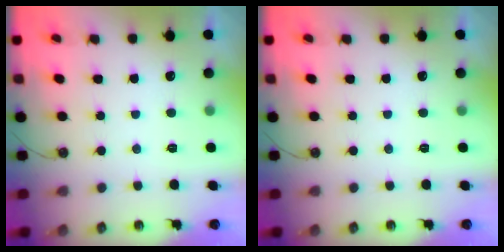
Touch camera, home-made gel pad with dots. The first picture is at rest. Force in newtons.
{"total": 0.0}